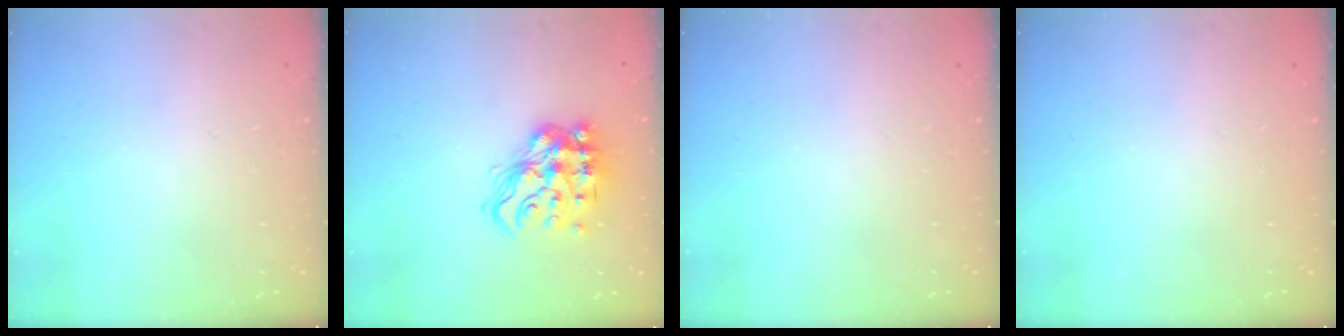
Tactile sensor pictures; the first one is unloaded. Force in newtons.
{"total": 15.8, "press": 15.7, "slide": 1.1}
{"total": 0.0}
{"total": 0.0}